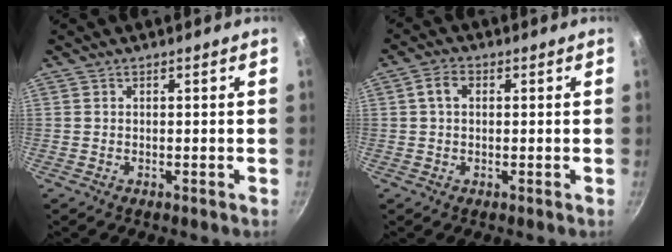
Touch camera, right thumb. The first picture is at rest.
{"total": 3.4, "force": [0.7, 2.4, 2.4], "torque": [-0.042, 0.009, 0.007]}